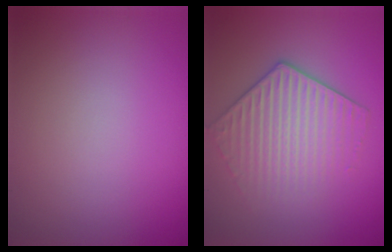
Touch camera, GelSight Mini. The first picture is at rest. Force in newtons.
{"total": 4.0, "press": 3.5, "slide": 1.8}